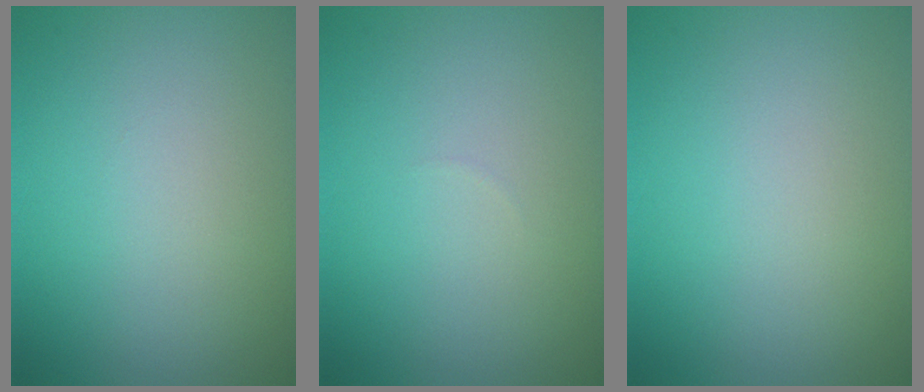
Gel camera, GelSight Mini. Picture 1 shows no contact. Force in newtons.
{"total": 0.0}
{"total": 0.0}